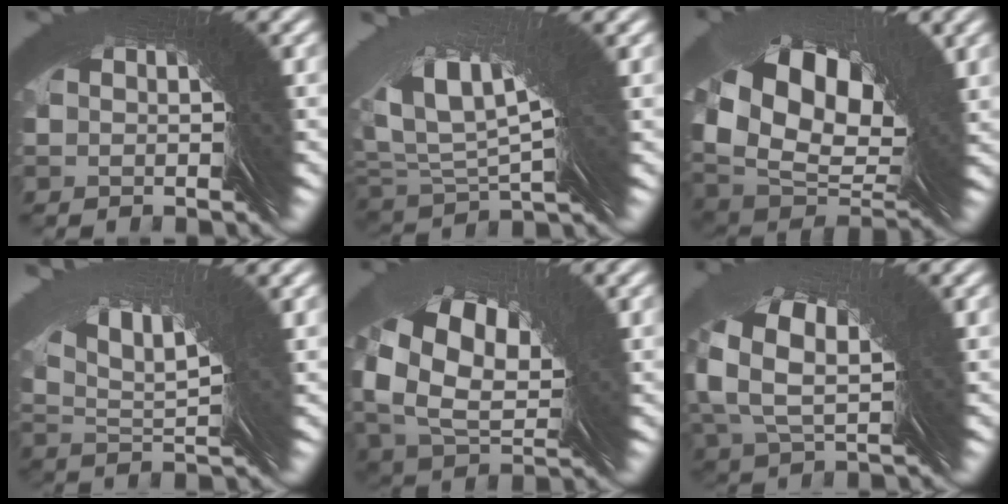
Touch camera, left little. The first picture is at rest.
{"total": 4.3, "force": [2.7, 0.2, 3.2], "torque": [-0.062, 0.029, 0.044]}
{"total": 6.7, "force": [0.4, 4.2, 5.2], "torque": [-0.074, 0.001, 0.004]}
{"total": 5.0, "force": [4.1, -2.0, 2.1], "torque": [-0.025, 0.048, 0.057]}
{"total": 5.1, "force": [1.7, 3.2, 3.6], "torque": [-0.062, 0.015, 0.021]}
{"total": 3.9, "force": [2.7, 1.6, 2.3], "torque": [-0.049, 0.028, 0.030]}